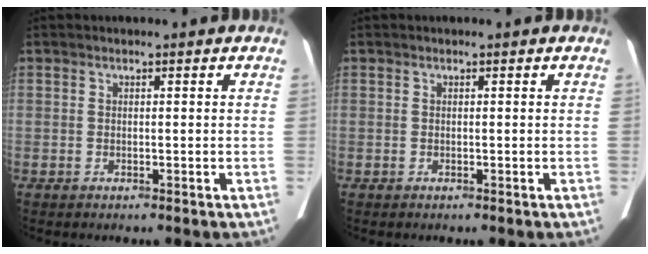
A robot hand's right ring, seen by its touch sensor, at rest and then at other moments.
{"total": 0.0}